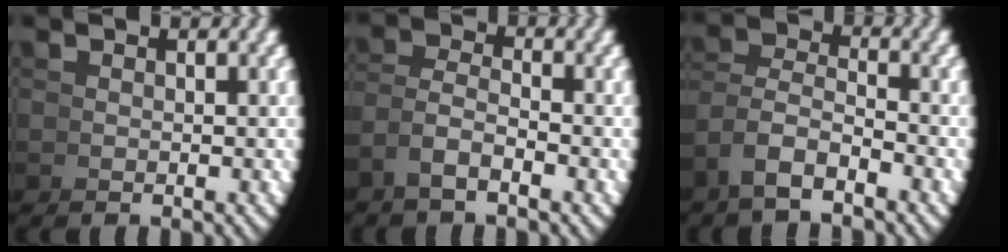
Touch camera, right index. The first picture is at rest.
{"total": 2.5, "force": [-1.1, 1.3, 1.9], "torque": [-0.045, -0.009, -0.017]}
{"total": 4.6, "force": [-1.4, 3.3, 2.8], "torque": [-0.070, -0.013, -0.024]}